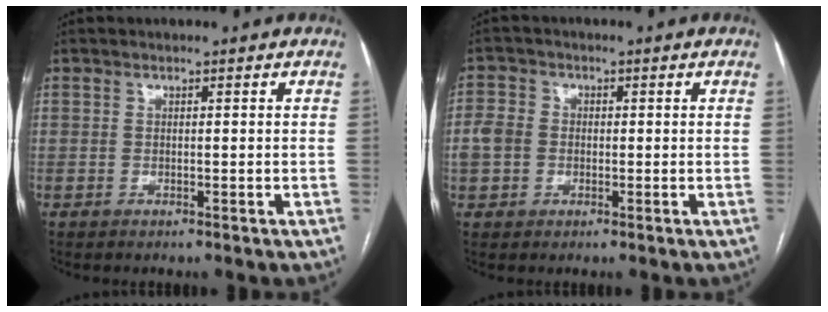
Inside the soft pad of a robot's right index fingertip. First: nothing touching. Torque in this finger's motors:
{"motor_torque": [0.37, 0.22, 0.19, 0.06]}